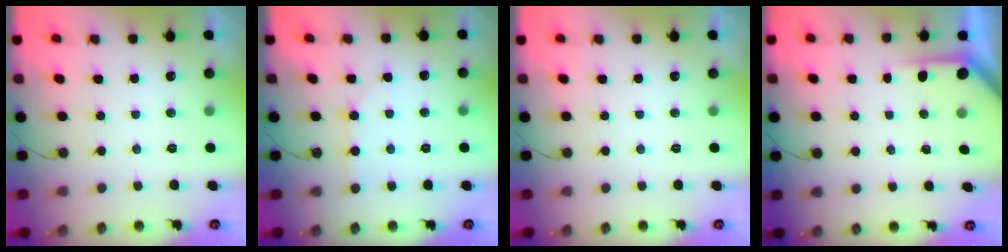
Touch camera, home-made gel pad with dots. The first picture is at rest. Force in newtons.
{"total": 2.5, "press": 2.5, "slide": 0.5}
{"total": 0.0}
{"total": 2.2, "press": 2.2, "slide": 0.3}